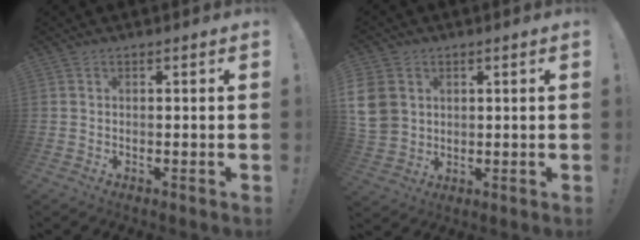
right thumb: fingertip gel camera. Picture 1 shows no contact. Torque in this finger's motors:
{"motor_torque": [-0.10, 0.62, 0.74, 0.14, 0.07]}